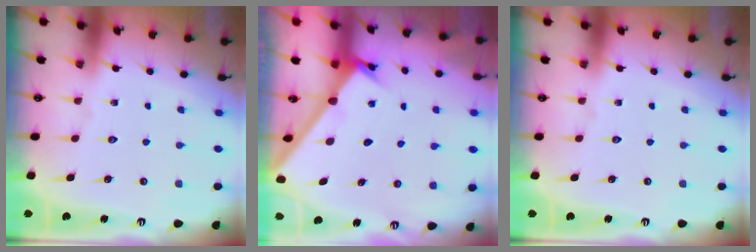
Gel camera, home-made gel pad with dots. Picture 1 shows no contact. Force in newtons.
{"total": 2.0, "press": 2.0, "slide": 0.1}
{"total": 0.0}